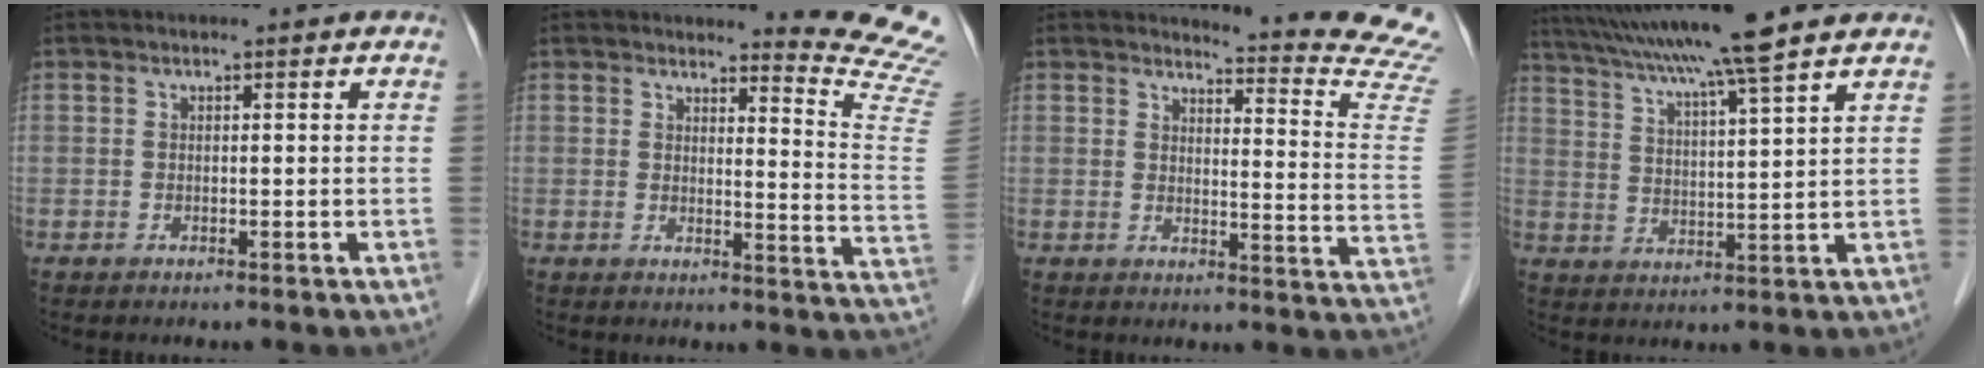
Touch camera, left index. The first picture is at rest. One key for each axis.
{"total": 11.0, "fx": 10.7, "fy": -2.0, "fz": 1.3, "tx": -0.014, "ty": -0.136, "tz": 0.102}
{"total": 16.7, "fx": 16.5, "fy": -1.1, "fz": 2.5, "tx": -0.021, "ty": -0.161, "tz": 0.156}
{"total": 14.3, "fx": 11.9, "fy": -1.4, "fz": 7.8, "tx": -0.137, "ty": 0.017, "tz": 0.184}